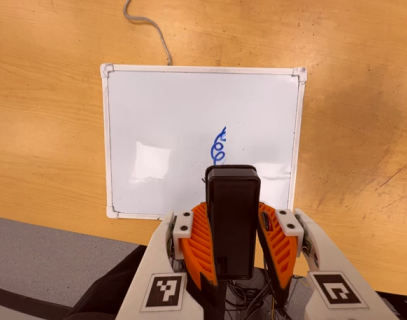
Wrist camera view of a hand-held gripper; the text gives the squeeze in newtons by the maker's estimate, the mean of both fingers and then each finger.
{"total": 6.5, "left": 5.3, "right": 7.7}